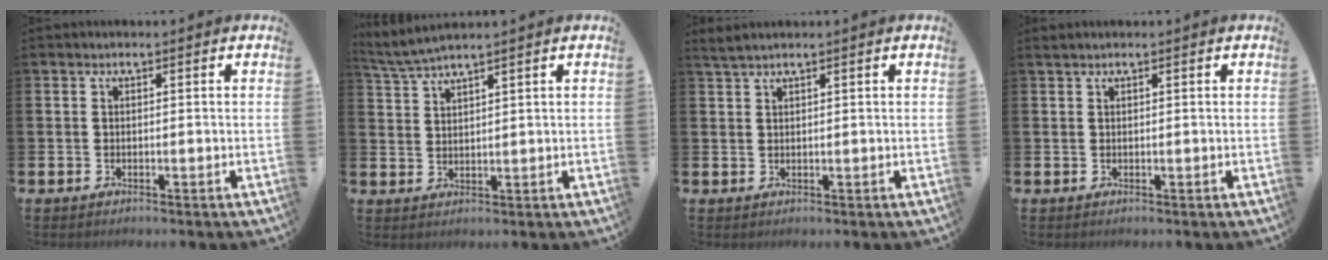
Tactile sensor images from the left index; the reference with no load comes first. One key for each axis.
{"total": 3.0, "fx": 2.9, "fy": -0.4, "fz": 0.7, "tx": -0.028, "ty": -0.006, "tz": 0.055}
{"total": 1.6, "fx": 1.4, "fy": 0.0, "fz": 0.6, "tx": -0.021, "ty": 0.006, "tz": 0.027}
{"total": 0.6, "fx": 0.5, "fy": 0.0, "fz": 0.3, "tx": -0.013, "ty": 0.006, "tz": 0.010}